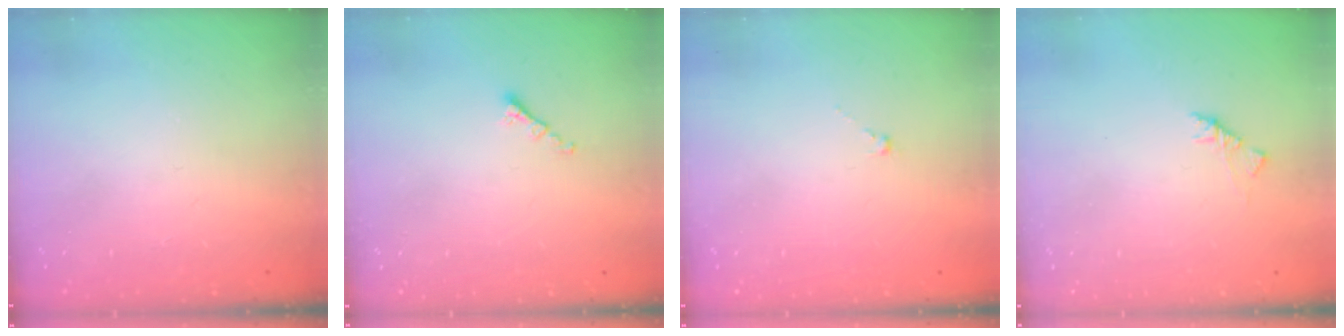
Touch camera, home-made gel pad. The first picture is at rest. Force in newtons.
{"total": 1.4, "press": 1.3, "slide": 0.5}
{"total": 0.0}
{"total": 1.7, "press": 1.6, "slide": 0.5}